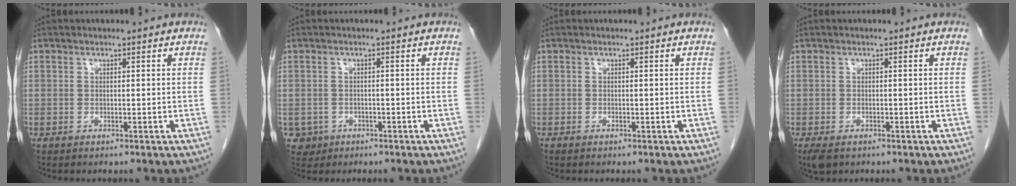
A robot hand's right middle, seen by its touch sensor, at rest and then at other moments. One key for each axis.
{"total": 2.8, "fx": -1.3, "fy": 2.4, "fz": 0.1, "tx": 0.000, "ty": 0.008, "tz": -0.019}
{"total": 0.0}
{"total": 3.0, "fx": -1.9, "fy": 1.6, "fz": 1.6, "tx": -0.032, "ty": -0.007, "tz": -0.028}